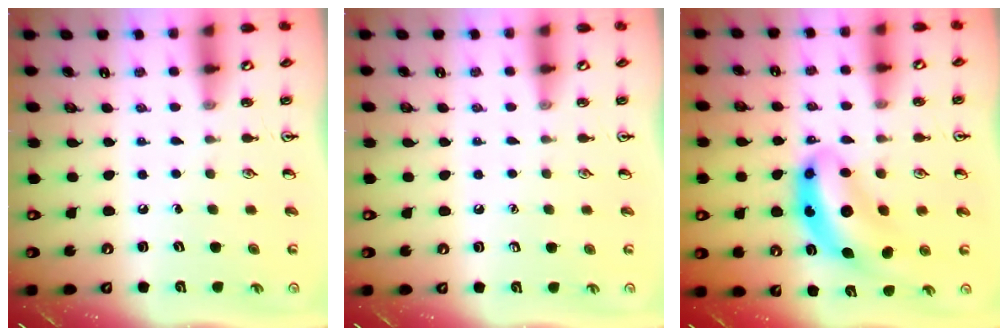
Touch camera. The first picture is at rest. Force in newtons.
{"total": 0.0}
{"total": 9.4, "press": 9.0, "slide": 2.8}